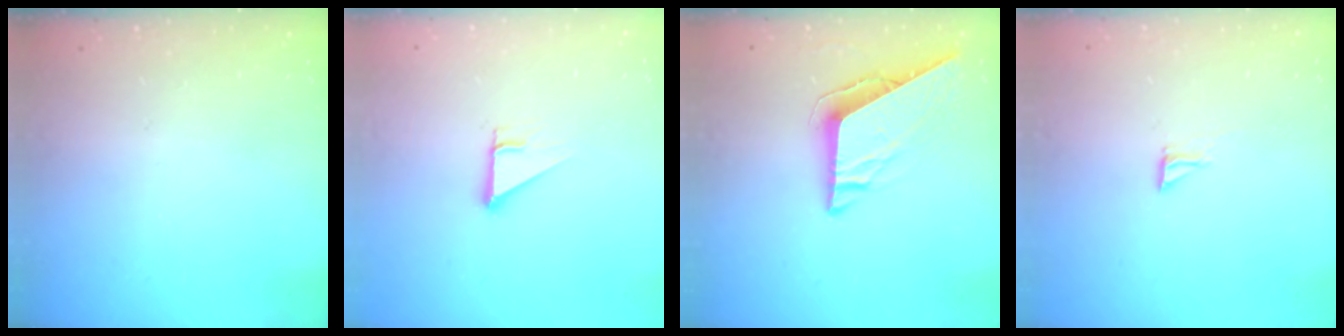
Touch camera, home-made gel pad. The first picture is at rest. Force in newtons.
{"total": 2.5, "press": 2.5, "slide": 0.1}
{"total": 8.1, "press": 8.1, "slide": 0.3}
{"total": 4.6, "press": 4.5, "slide": 0.5}